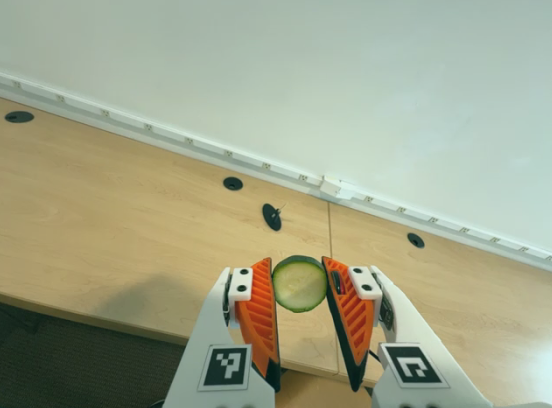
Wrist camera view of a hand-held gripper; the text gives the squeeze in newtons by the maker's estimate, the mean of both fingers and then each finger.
{"total": 10.5, "left": 10.4, "right": 10.6}